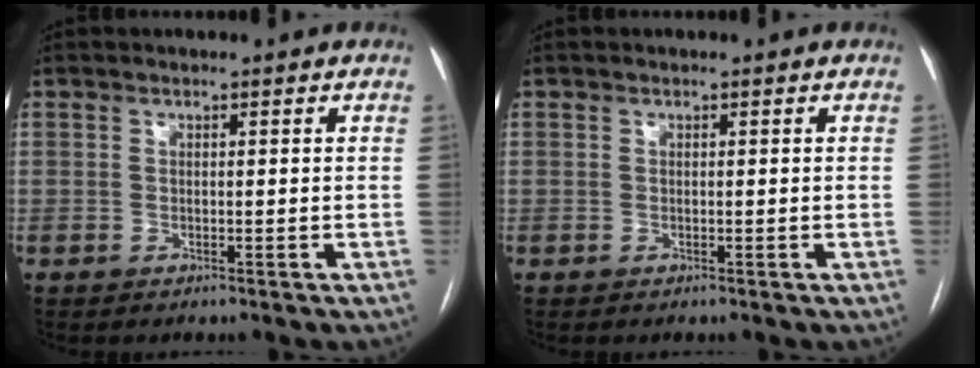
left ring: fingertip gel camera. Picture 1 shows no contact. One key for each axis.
{"total": 0.0}